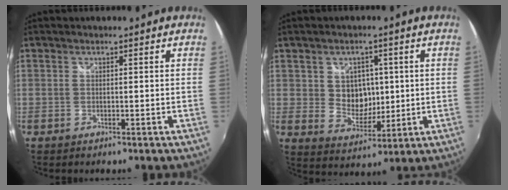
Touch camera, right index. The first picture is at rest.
{"total": 7.3, "force": [1.1, 6.4, 3.4], "torque": [-0.059, 0.003, 0.030]}